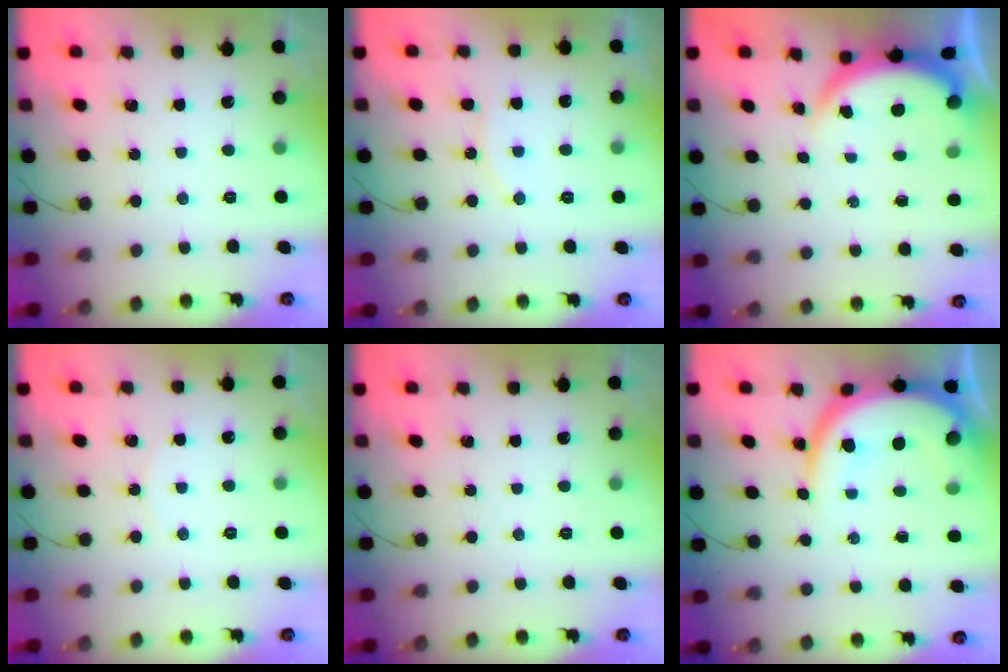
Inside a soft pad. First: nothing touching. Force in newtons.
{"total": 8.7, "press": 8.7, "slide": 0.4}
{"total": 3.9, "press": 3.9, "slide": 0.2}
{"total": 3.7, "press": 2.9, "slide": 2.3}
{"total": 0.0}
{"total": 13.8, "press": 13.8, "slide": 1.3}